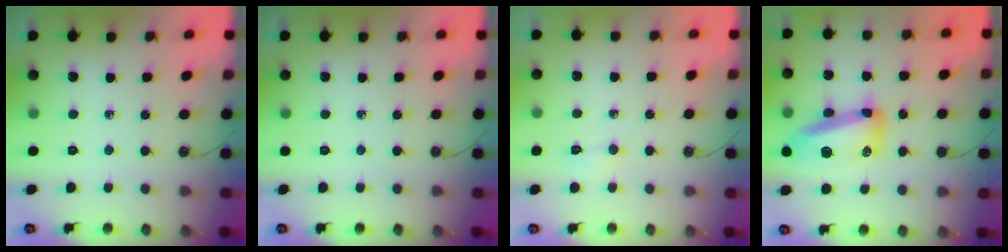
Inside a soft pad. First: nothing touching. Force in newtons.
{"total": 0.0}
{"total": 2.9, "press": 2.9, "slide": 0.5}
{"total": 14.8, "press": 14.8, "slide": 1.4}